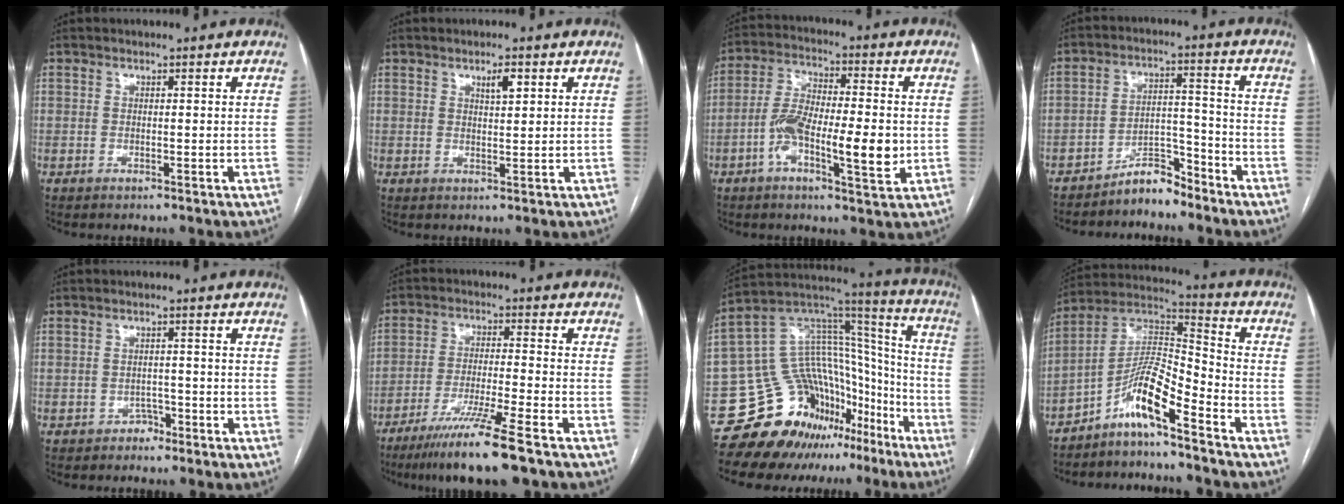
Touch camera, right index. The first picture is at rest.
{"total": 2.5, "force": [1.3, 0.6, 2.0], "torque": [-0.035, -0.002, 0.023]}
{"total": 12.2, "force": [-2.6, 3.4, 11.4], "torque": [-0.208, 0.007, -0.046]}
{"total": 5.8, "force": [-5.2, 1.7, 1.7], "torque": [-0.021, 0.018, -0.092]}
{"total": 1.7, "force": [-1.3, 1.2, 0.2], "torque": [-0.001, 0.006, -0.022]}
{"total": 11.1, "force": [-7.9, -1.2, 7.7], "torque": [-0.135, -0.036, -0.137]}
{"total": 19.6, "force": [-14.3, 11.5, 6.7], "torque": [-0.082, 0.103, -0.223]}
{"total": 9.9, "force": [-6.4, 1.0, 7.5], "torque": [-0.149, 0.023, -0.122]}